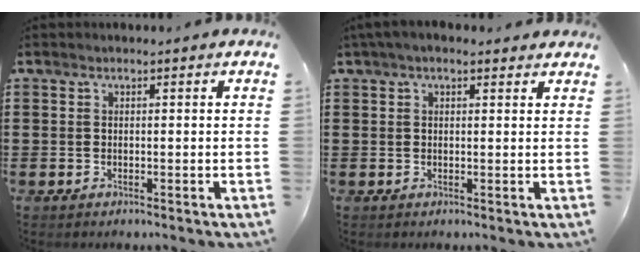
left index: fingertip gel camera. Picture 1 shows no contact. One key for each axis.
{"total": 2.1, "fx": 1.4, "fy": 0.8, "fz": 1.4, "tx": -0.030, "ty": 0.008, "tz": 0.026}